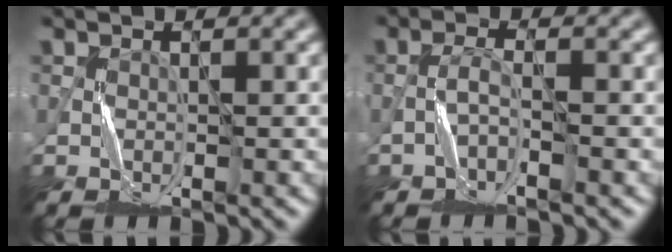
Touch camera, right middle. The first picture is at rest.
{"total": 1.3, "force": [-1.2, -0.1, 0.6], "torque": [-0.014, 0.009, -0.028]}